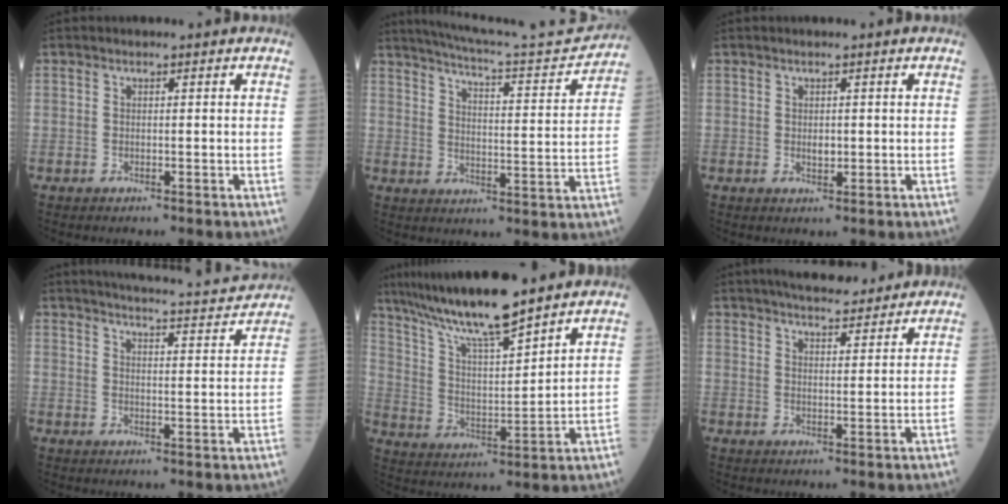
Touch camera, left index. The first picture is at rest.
{"total": 16.5, "force": [15.8, -0.6, 4.6], "torque": [-0.082, -0.041, 0.218]}
{"total": 1.3, "force": [0.2, 0.7, 1.1], "torque": [-0.019, -0.002, 0.006]}
{"total": 13.9, "force": [13.2, 0.3, 4.1], "torque": [-0.062, -0.014, 0.163]}
{"total": 14.4, "force": [12.0, 0.8, 8.0], "torque": [-0.152, 0.007, 0.222]}
{"total": 9.3, "force": [8.2, 1.9, 4.0], "torque": [-0.059, 0.016, 0.117]}